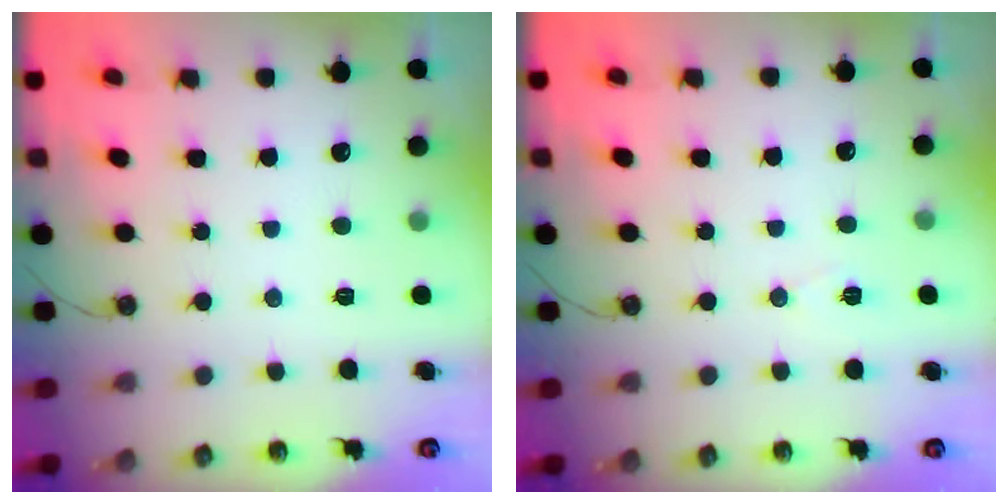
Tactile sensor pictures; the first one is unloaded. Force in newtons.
{"total": 5.7, "press": 3.5, "slide": 4.5}